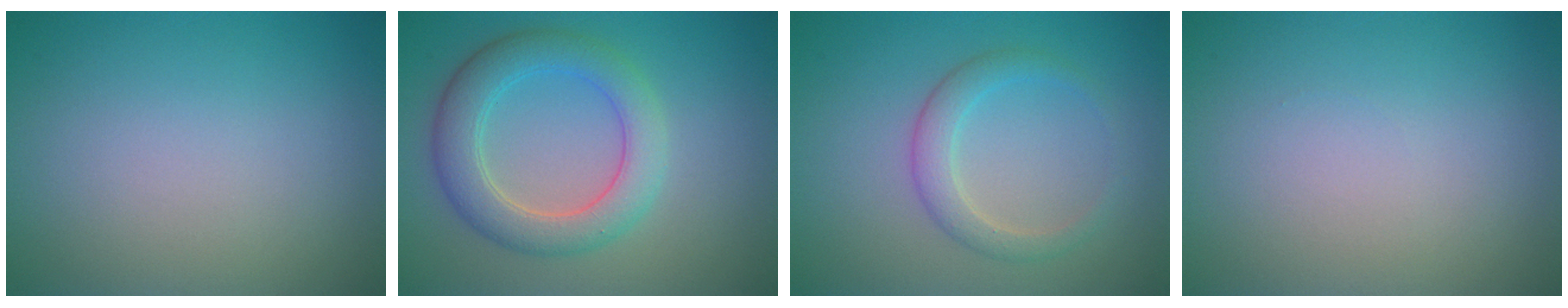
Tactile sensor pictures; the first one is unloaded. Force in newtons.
{"total": 5.1, "press": 5.1, "slide": 0.1}
{"total": 2.4, "press": 2.4, "slide": 0.1}
{"total": 0.0}